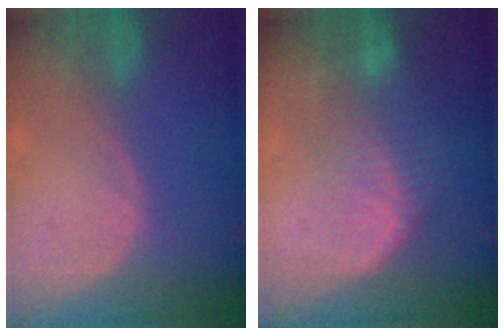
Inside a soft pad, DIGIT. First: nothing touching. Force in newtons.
{"total": 6.5, "press": 6.0, "slide": 2.4}